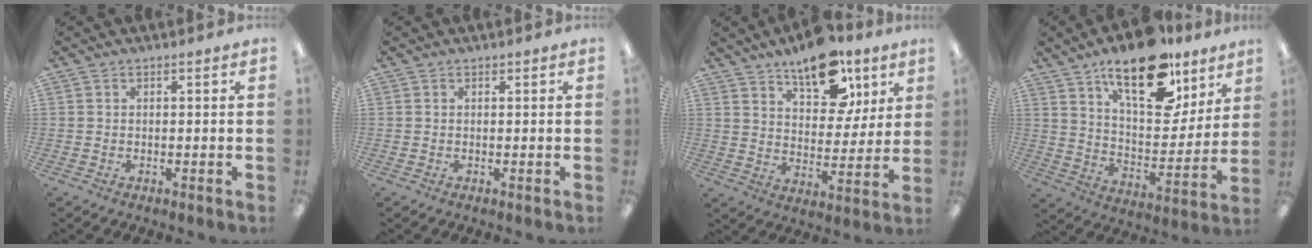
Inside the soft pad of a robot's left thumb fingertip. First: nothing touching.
{"total": 0.0}
{"total": 16.2, "force": [11.1, 8.1, 8.5], "torque": [-0.119, -0.057, 0.193]}
{"total": 20.2, "force": [13.9, 8.7, 11.8], "torque": [-0.183, -0.080, 0.238]}